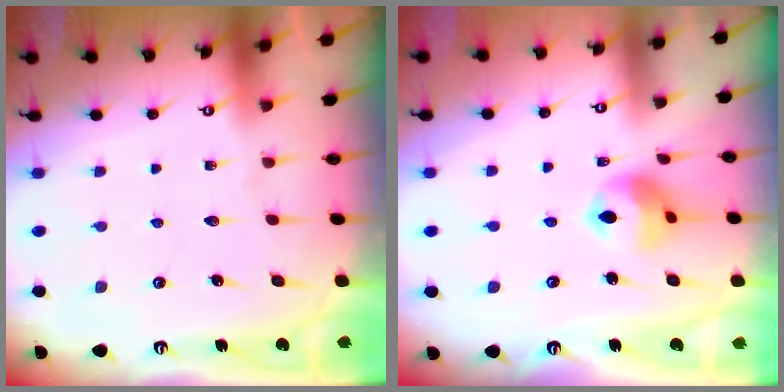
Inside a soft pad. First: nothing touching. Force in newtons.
{"total": 9.9, "press": 9.8, "slide": 1.2}